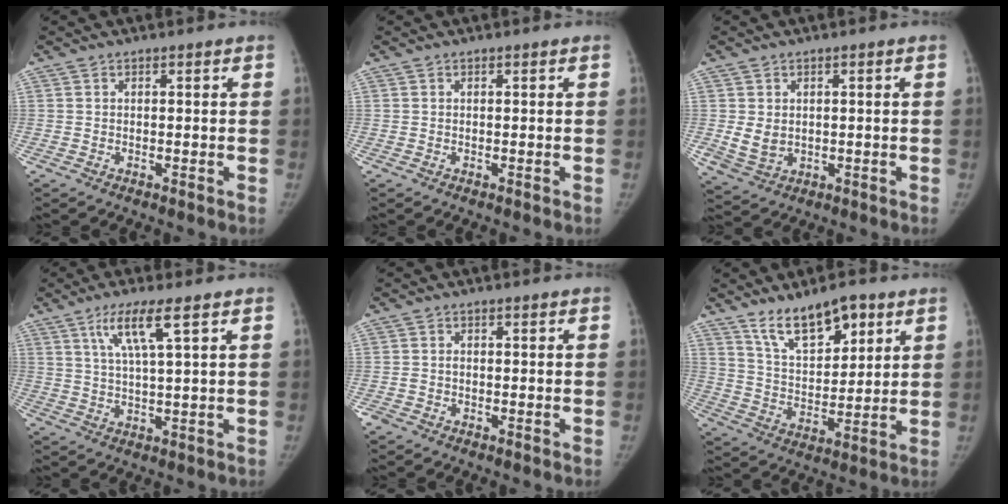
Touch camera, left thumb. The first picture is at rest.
{"total": 0.0}
{"total": 4.3, "force": [0.2, 3.6, 2.3], "torque": [-0.033, -0.012, 0.019]}
{"total": 7.4, "force": [3.7, 0.5, 6.4], "torque": [-0.134, -0.015, 0.074]}
{"total": 1.3, "force": [-0.5, 1.1, 0.5], "torque": [-0.003, 0.004, -0.011]}
{"total": 11.9, "force": [7.7, 5.2, 7.4], "torque": [-0.096, -0.046, 0.143]}